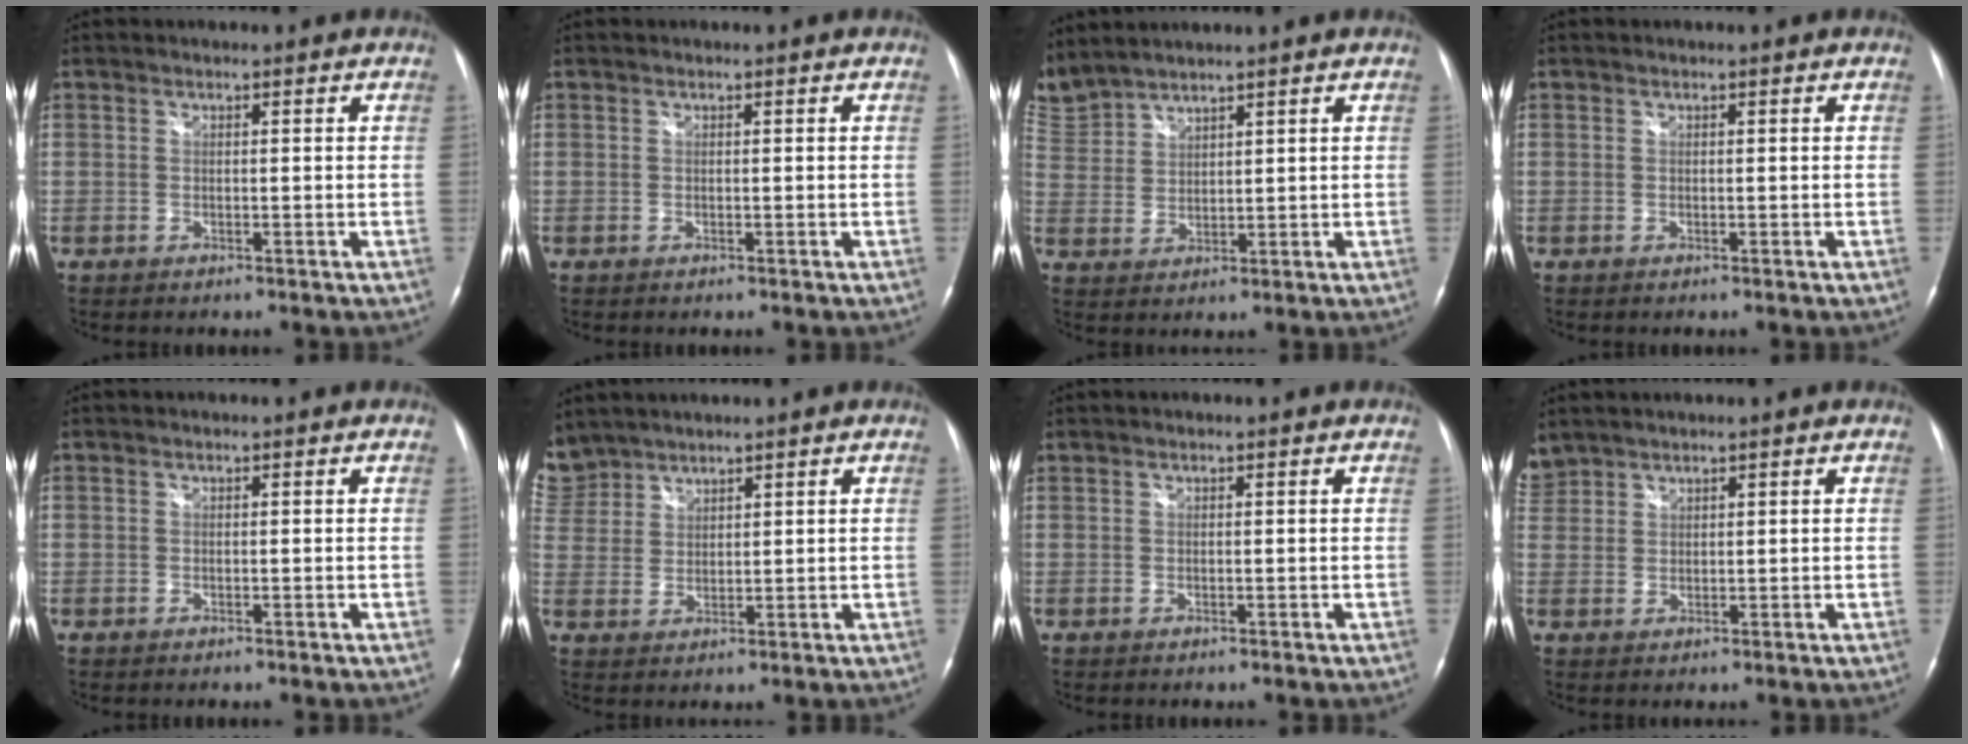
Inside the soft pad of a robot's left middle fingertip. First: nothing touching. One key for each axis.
{"total": 0.0}
{"total": 7.1, "fx": 6.8, "fy": 1.3, "fz": 1.1, "tx": -0.047, "ty": 0.019, "tz": 0.148}
{"total": 0.0}
{"total": 0.0}
{"total": 7.1, "fx": 6.2, "fy": 3.4, "fz": 0.5, "tx": -0.027, "ty": 0.013, "tz": 0.136}
{"total": 0.0}
{"total": 3.4, "fx": 3.2, "fy": 1.3, "fz": 0.1, "tx": -0.015, "ty": 0.019, "tz": 0.071}